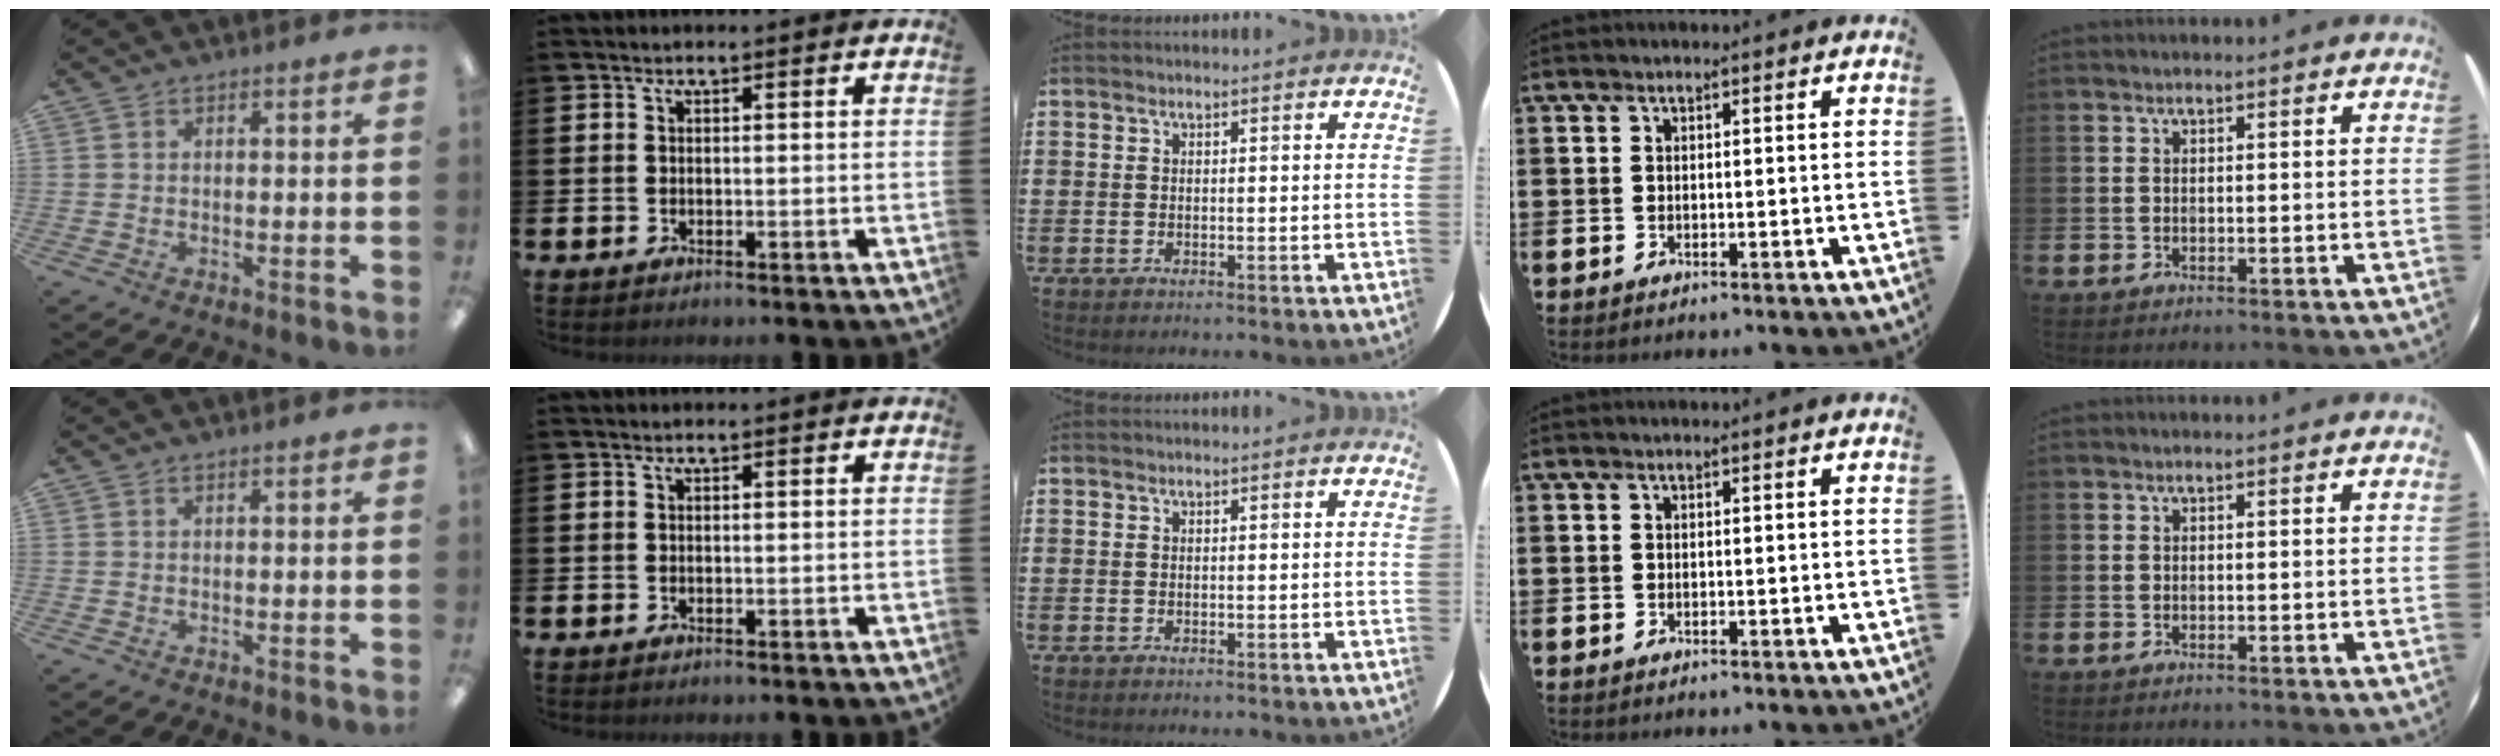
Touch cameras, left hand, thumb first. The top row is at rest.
{}